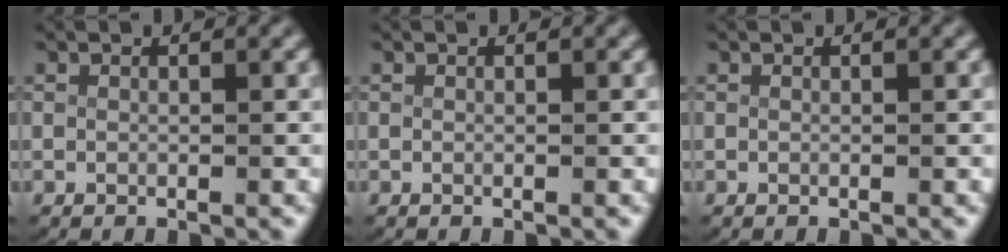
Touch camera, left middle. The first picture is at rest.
{"total": 0.0}
{"total": 0.0}